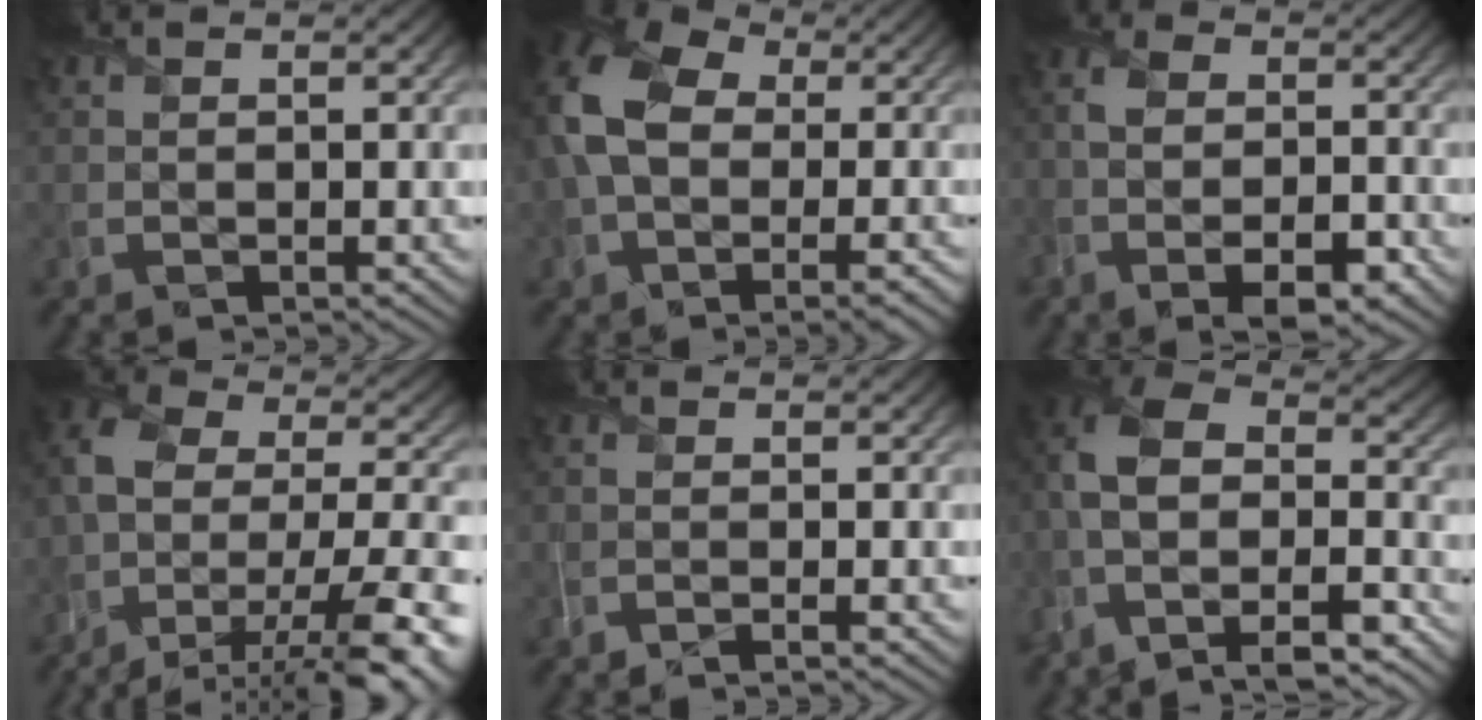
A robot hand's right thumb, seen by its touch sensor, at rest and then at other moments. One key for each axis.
{"total": 13.5, "fx": -0.2, "fy": 9.5, "fz": 9.6, "tx": -0.216, "ty": -0.003, "tz": 0.004}
{"total": 8.1, "fx": -3.3, "fy": 4.2, "fz": 6.1, "tx": -0.125, "ty": -0.008, "tz": -0.060}
{"total": 16.2, "fx": -9.3, "fy": 7.8, "fz": 10.8, "tx": -0.210, "ty": -0.019, "tz": -0.121}
{"total": 1.2, "fx": -0.9, "fy": 0.1, "fz": 0.9, "tx": -0.017, "ty": -0.002, "tz": -0.023}
{"total": 15.8, "fx": -7.6, "fy": 8.3, "fz": 11.0, "tx": -0.237, "ty": -0.025, "tz": -0.091}